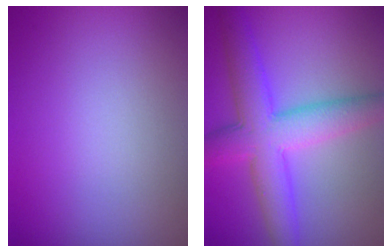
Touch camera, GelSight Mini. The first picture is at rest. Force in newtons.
{"total": 7.0, "press": 7.0, "slide": 0.1}